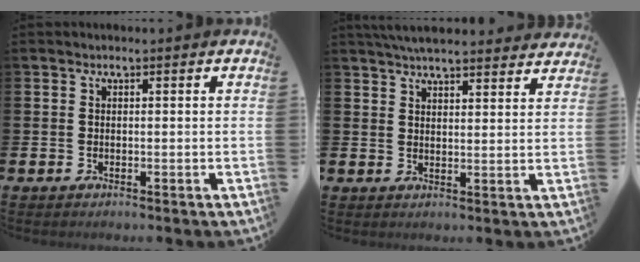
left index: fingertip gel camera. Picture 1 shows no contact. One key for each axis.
{"total": 5.1, "fx": 5.0, "fy": 0.5, "fz": 1.0, "tx": -0.024, "ty": -0.021, "tz": 0.089}